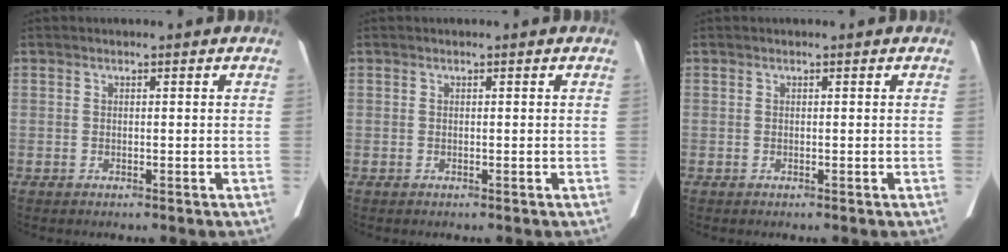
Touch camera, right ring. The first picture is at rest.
{"total": 0.0}
{"total": 0.0}